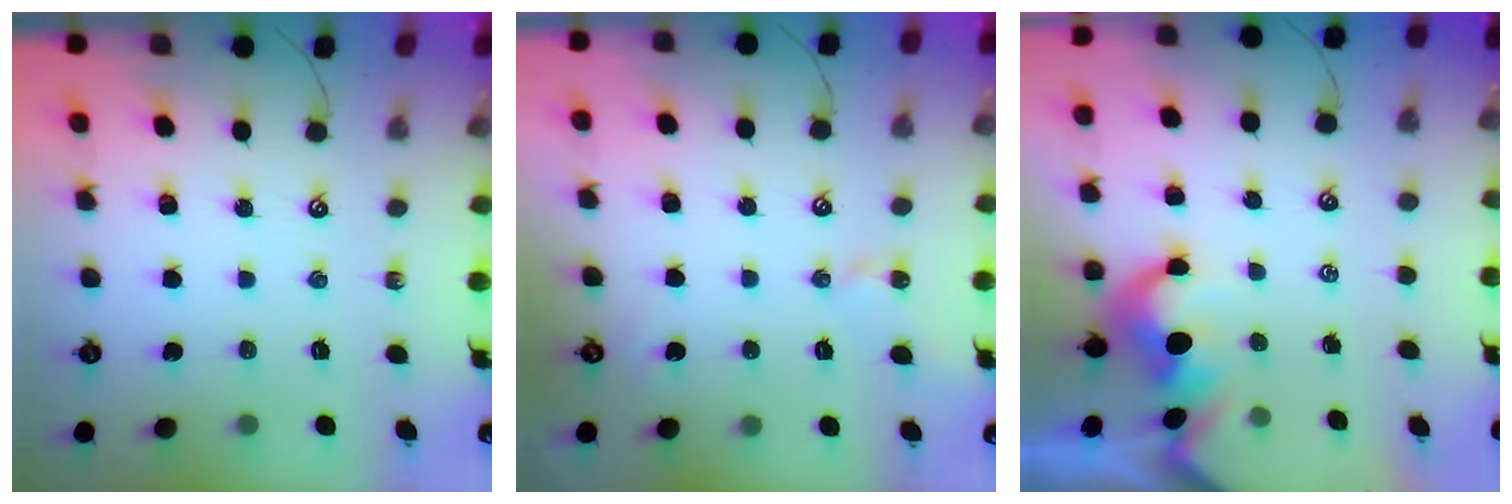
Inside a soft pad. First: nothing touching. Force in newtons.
{"total": 2.6, "press": 2.6, "slide": 0.1}
{"total": 1.2, "press": 0.9, "slide": 0.8}